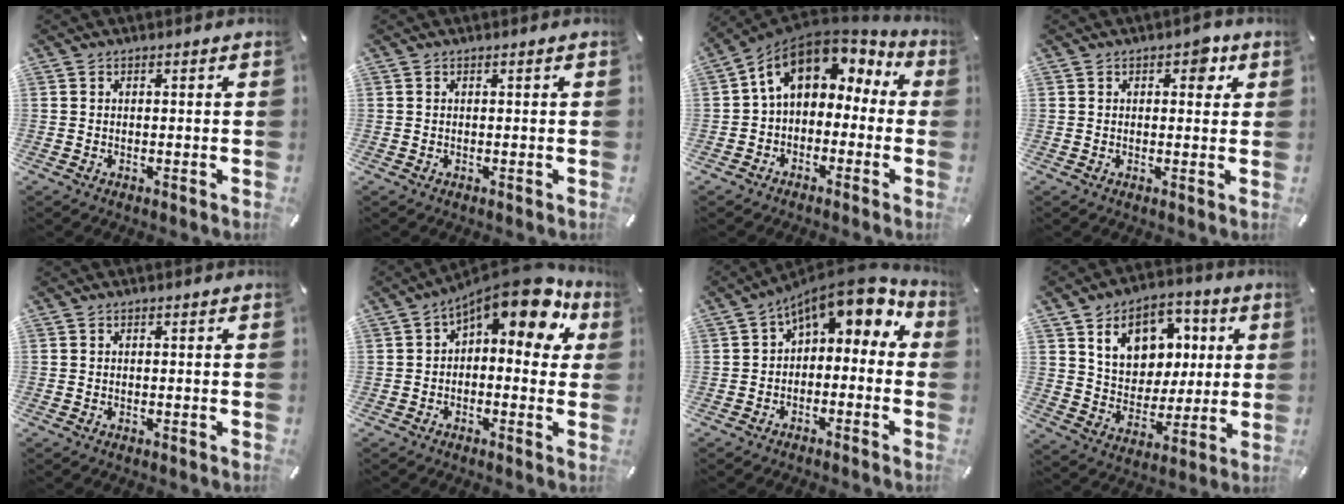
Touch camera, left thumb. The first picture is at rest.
{"total": 0.0}
{"total": 10.8, "force": [3.5, 7.7, 6.7], "torque": [-0.126, -0.009, 0.064]}
{"total": 3.6, "force": [1.5, 2.2, 2.5], "torque": [-0.016, -0.006, 0.015]}
{"total": 0.0}
{"total": 12.3, "force": [6.8, 5.0, 9.0], "torque": [-0.139, -0.049, 0.117]}
{"total": 8.1, "force": [4.6, 4.1, 5.2], "torque": [-0.078, -0.038, 0.082]}
{"total": 13.6, "force": [5.6, 11.0, 5.7], "torque": [-0.097, -0.020, 0.108]}